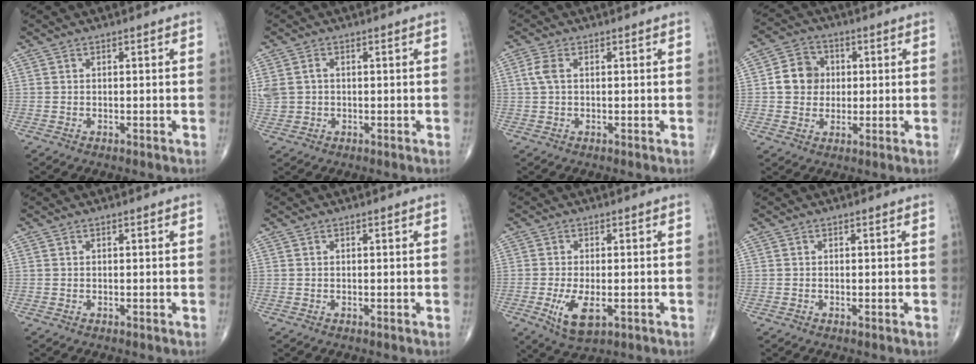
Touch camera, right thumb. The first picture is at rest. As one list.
[{"total": 5.3, "force": [0.6, 4.1, 3.2], "torque": [-0.082, 0.012, 0.020]}, {"total": 2.8, "force": [0.5, 1.5, 2.3], "torque": [-0.063, 0.011, 0.009]}, {"total": 7.7, "force": [0.6, 6.8, 3.6], "torque": [-0.037, 0.009, 0.002]}, {"total": 0.0}, {"total": 0.0}, {"total": 6.8, "force": [-2.1, 3.0, 5.7], "torque": [-0.104, -0.013, -0.029]}, {"total": 0.0}]